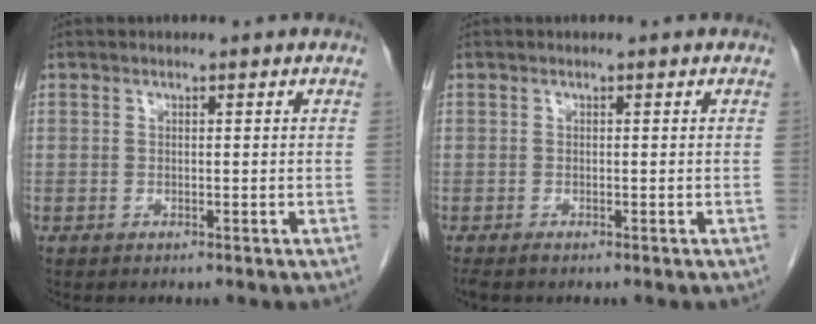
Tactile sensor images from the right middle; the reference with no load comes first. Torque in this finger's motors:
{"motor_torque": [0.47, 0.03, 0.00, 0.02]}